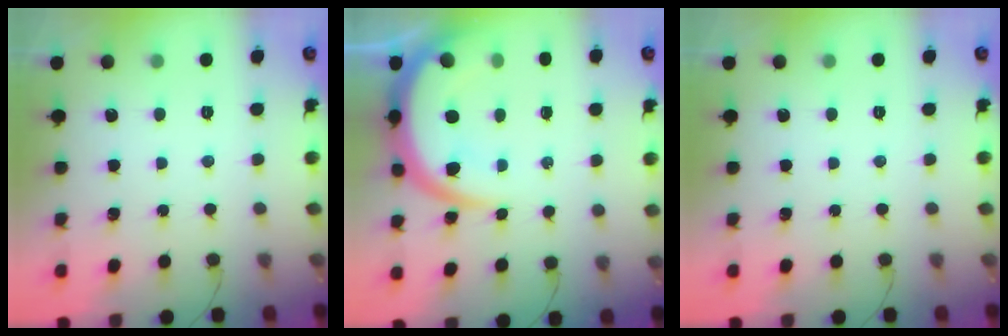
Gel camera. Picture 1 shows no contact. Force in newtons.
{"total": 11.7, "press": 11.6, "slide": 1.1}
{"total": 0.0}